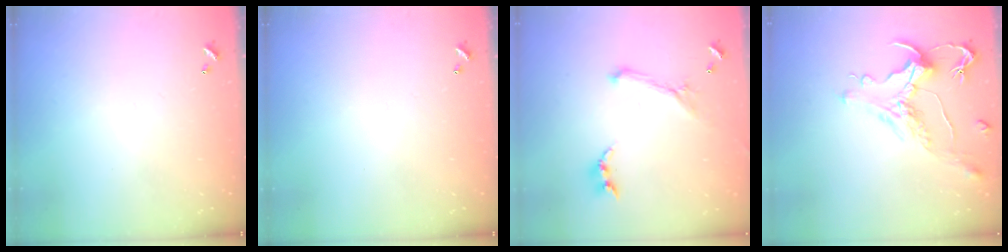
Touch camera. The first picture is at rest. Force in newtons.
{"total": 0.0}
{"total": 0.0}
{"total": 1.7, "press": 1.1, "slide": 1.3}